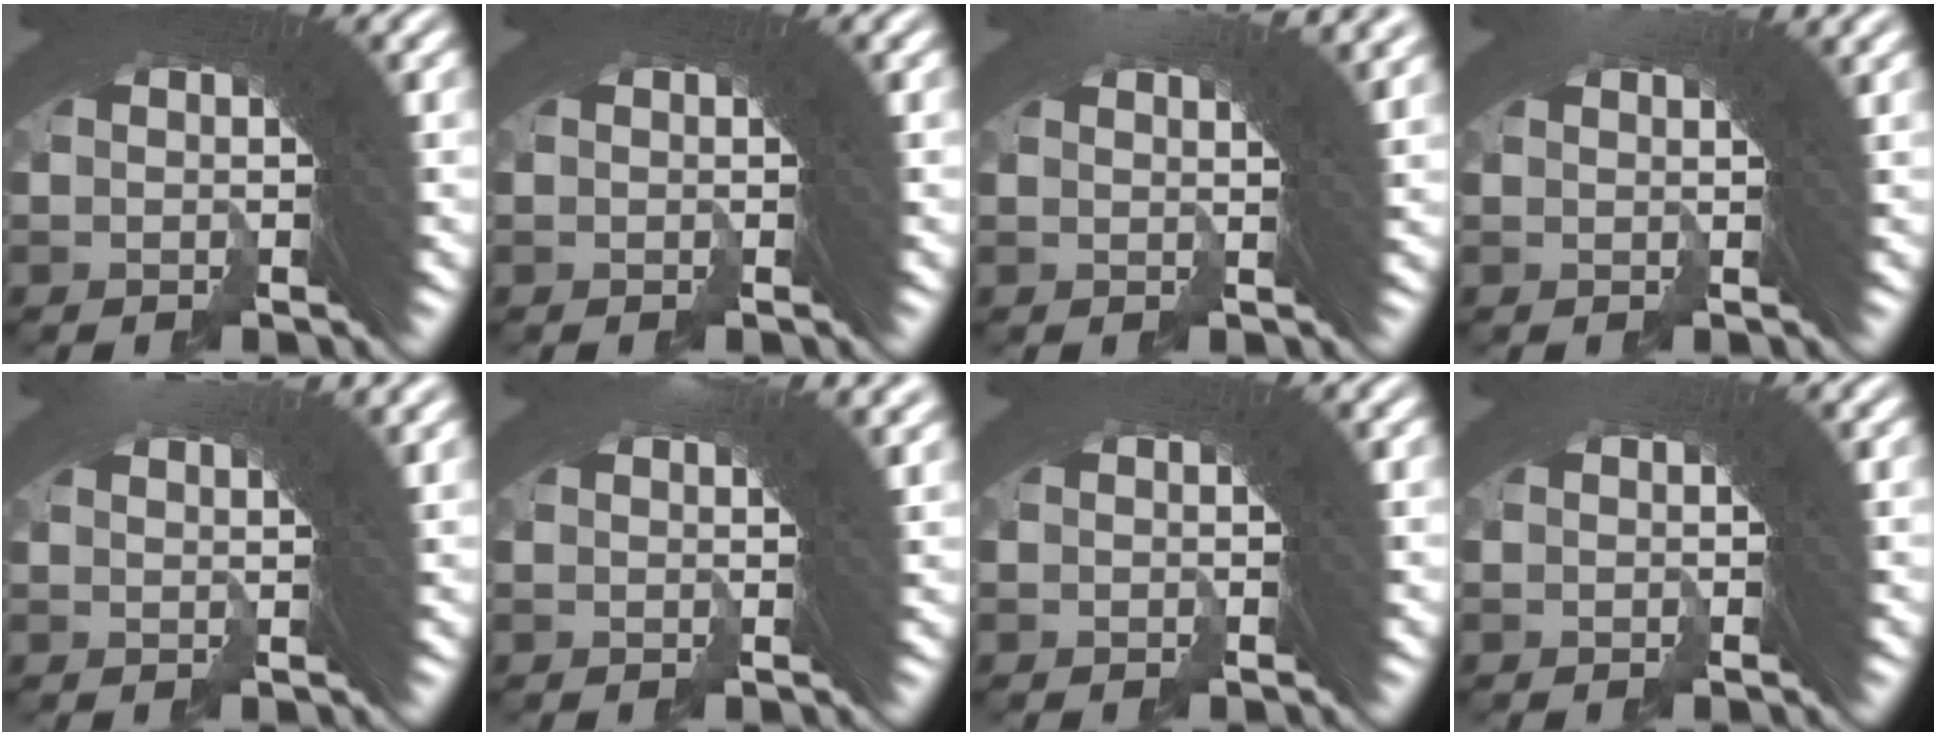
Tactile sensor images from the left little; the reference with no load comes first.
{"total": 0.0}
{"total": 4.3, "force": [2.6, -1.0, 3.2], "torque": [-0.037, 0.024, 0.039]}
{"total": 2.4, "force": [1.2, -2.1, 0.4], "torque": [-0.010, 0.015, 0.020]}
{"total": 3.4, "force": [2.3, -2.0, 1.5], "torque": [-0.021, 0.023, 0.037]}
{"total": 3.2, "force": [1.7, -0.6, 2.7], "torque": [-0.034, 0.022, 0.022]}
{"total": 0.6, "force": [-0.2, -0.4, -0.4], "torque": [0.005, -0.002, -0.002]}
{"total": 1.1, "force": [-0.3, -0.7, -0.8], "torque": [0.010, -0.002, -0.004]}